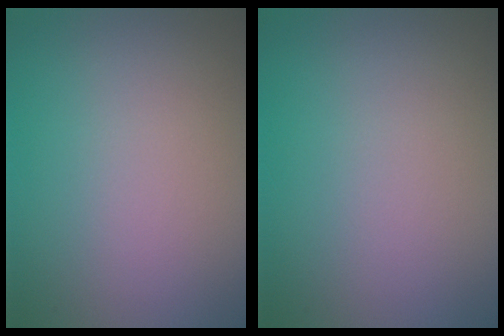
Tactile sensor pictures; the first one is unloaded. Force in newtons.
{"total": 0.0}